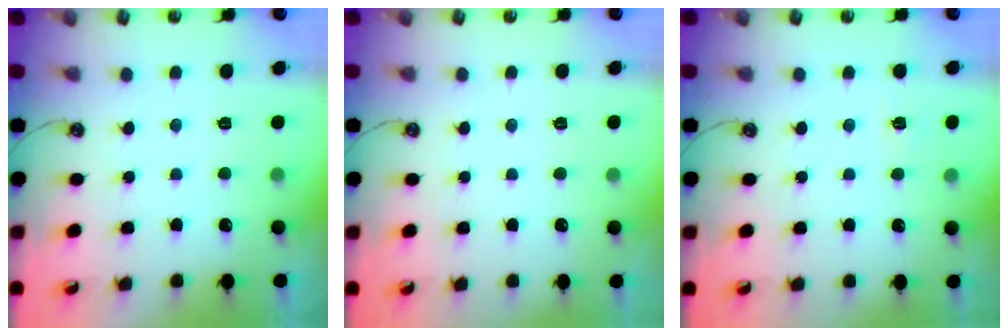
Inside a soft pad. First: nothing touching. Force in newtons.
{"total": 0.0}
{"total": 3.3, "press": 3.3, "slide": 0.4}